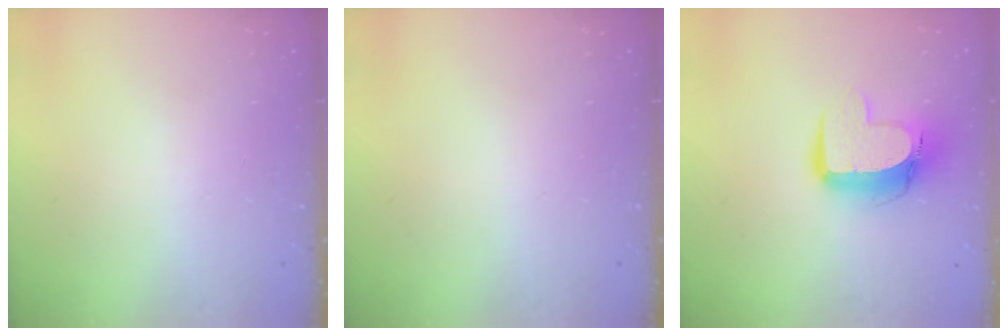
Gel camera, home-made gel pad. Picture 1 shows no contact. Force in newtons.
{"total": 0.0}
{"total": 11.5, "press": 11.5, "slide": 1.0}